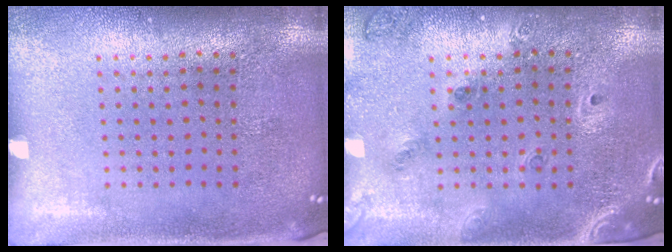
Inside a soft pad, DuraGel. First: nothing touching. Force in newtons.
{"total": 1.6, "press": 1.4, "slide": 0.8}